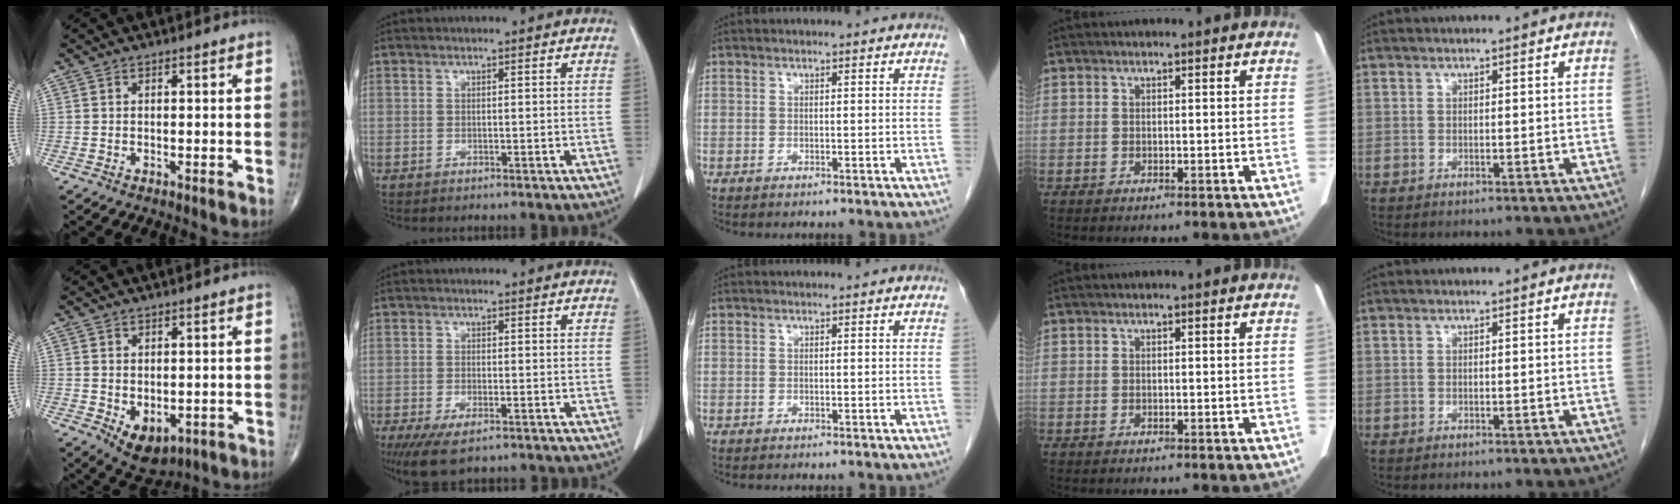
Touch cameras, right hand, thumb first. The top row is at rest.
{"thumb": {"total": 7.0, "force": [-1.8, 4.5, 5.2], "torque": [-0.066, -0.007, -0.009]}, "index": {"total": 6.1, "force": [-4.1, 1.9, 4.1], "torque": [-0.072, -0.014, -0.066]}}